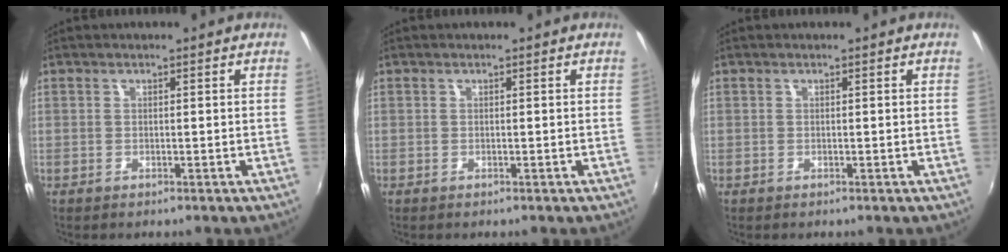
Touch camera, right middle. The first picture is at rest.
{"total": 0.0}
{"total": 0.0}